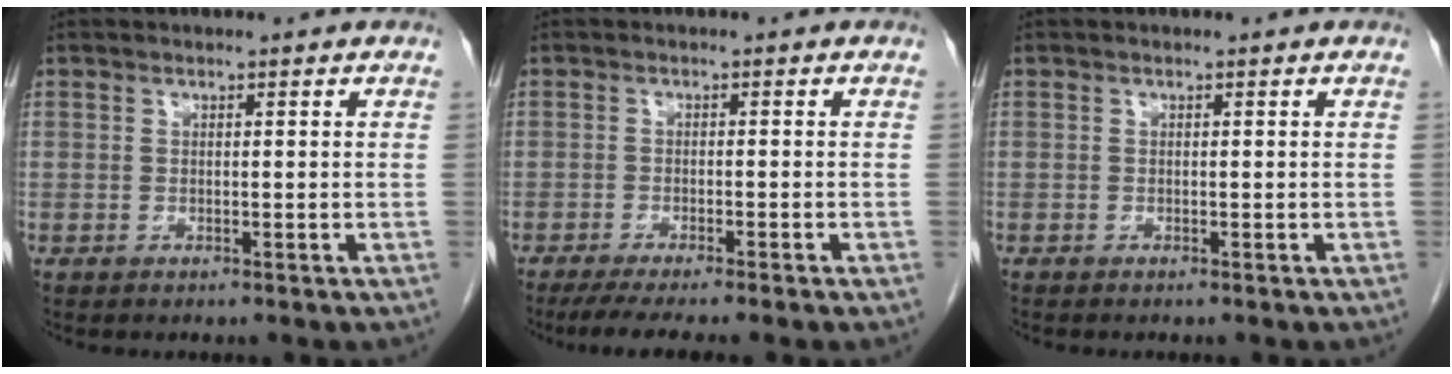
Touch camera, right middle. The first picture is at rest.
{"total": 7.1, "force": [-5.6, 0.0, 4.3], "torque": [-0.053, -0.013, -0.085]}
{"total": 0.0}